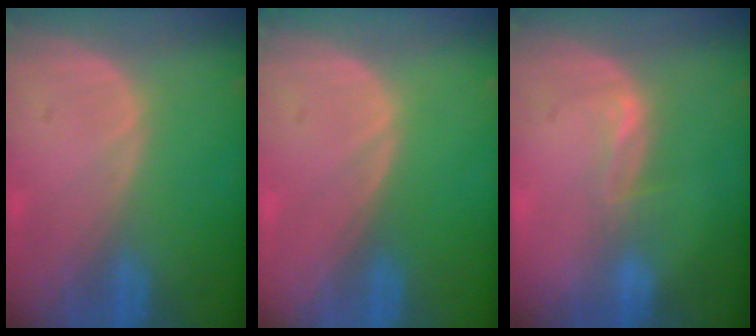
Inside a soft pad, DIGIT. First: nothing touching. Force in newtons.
{"total": 0.0}
{"total": 2.2, "press": 1.7, "slide": 1.4}